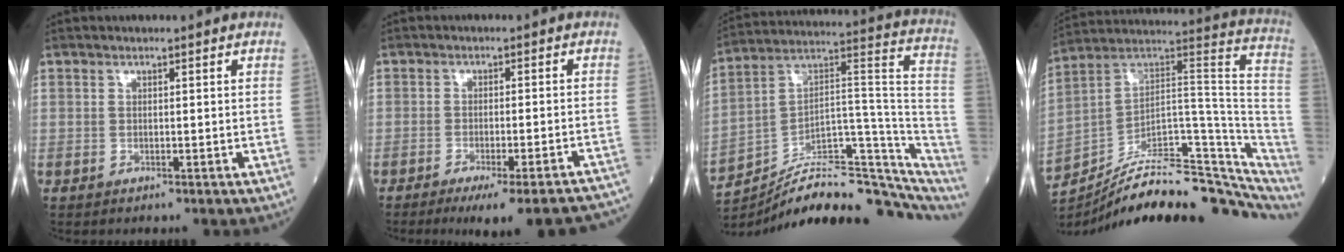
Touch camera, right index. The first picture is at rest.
{"total": 16.7, "force": [-15.1, 0.7, 7.2], "torque": [-0.037, -0.005, -0.178]}
{"total": 22.9, "force": [-18.1, 6.6, 12.5], "torque": [-0.133, 0.064, -0.257]}
{"total": 25.6, "force": [-19.2, 8.0, 14.9], "torque": [-0.164, 0.056, -0.278]}